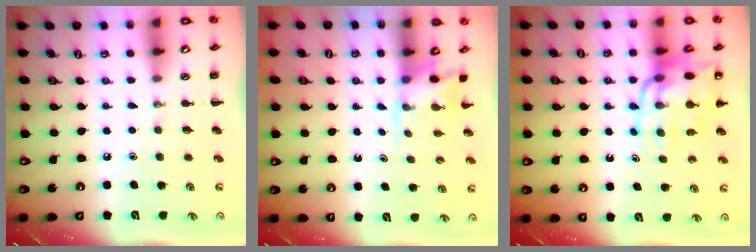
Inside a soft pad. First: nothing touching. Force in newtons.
{"total": 2.5, "press": 2.3, "slide": 1.0}
{"total": 13.6, "press": 13.2, "slide": 3.2}